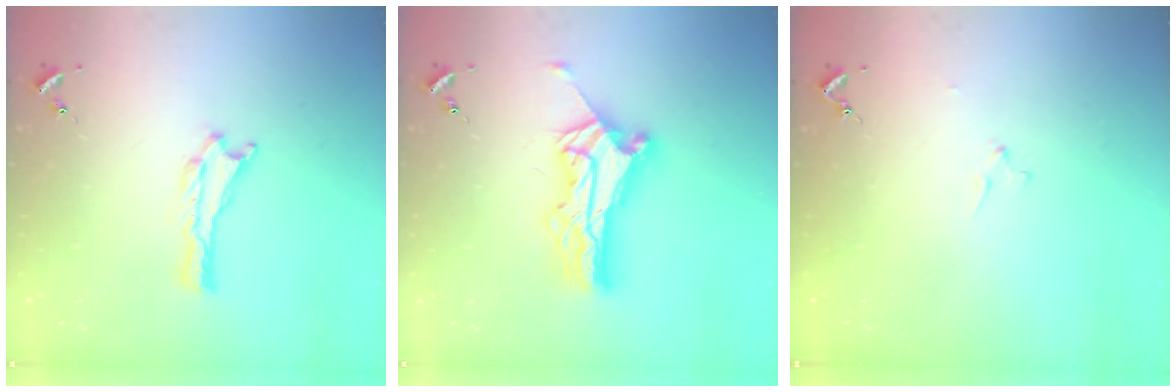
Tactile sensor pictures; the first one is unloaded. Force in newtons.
{"total": 10.8, "press": 10.8, "slide": 0.9}
{"total": 1.1, "press": 1.1, "slide": 0.1}